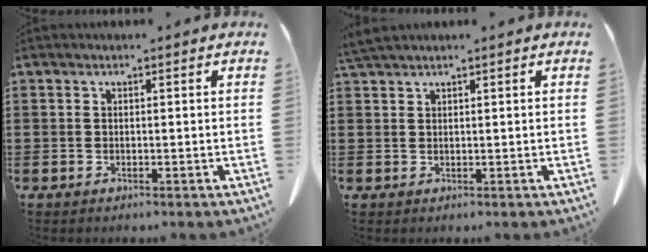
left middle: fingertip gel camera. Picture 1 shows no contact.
{"total": 2.0, "force": [1.7, 0.0, 0.9], "torque": [-0.022, -0.001, 0.034]}